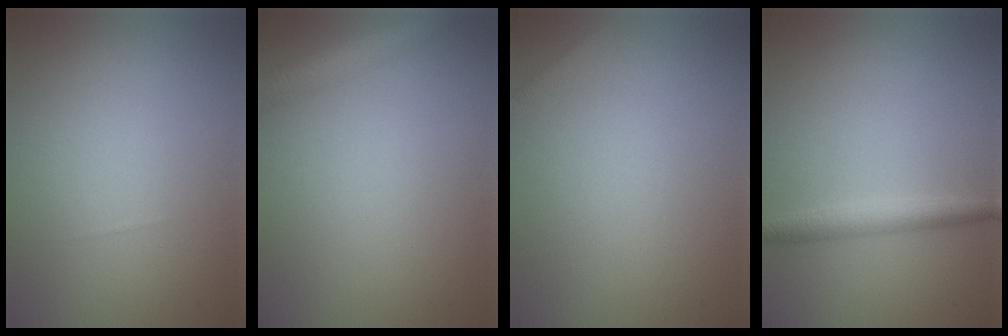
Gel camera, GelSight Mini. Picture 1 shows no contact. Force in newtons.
{"total": 3.0, "press": 3.0, "slide": 0.1}
{"total": 1.2, "press": 1.2, "slide": 0.1}
{"total": 2.5, "press": 2.5, "slide": 0.1}